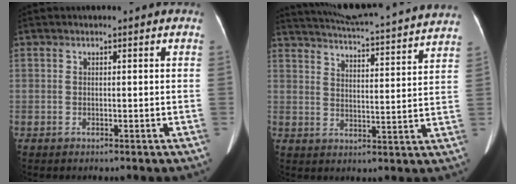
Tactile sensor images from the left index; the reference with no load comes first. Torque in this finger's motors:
{"motor_torque": [0.52, -1.37, 0.01, 0.09]}